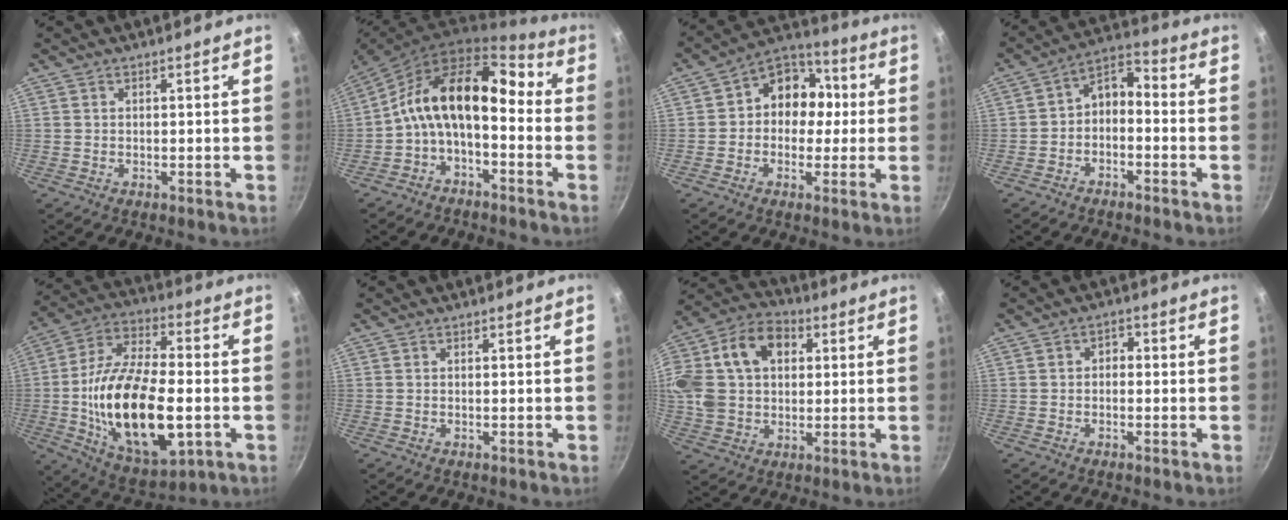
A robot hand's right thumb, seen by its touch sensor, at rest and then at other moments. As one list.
[{"total": 13.8, "force": [-2.7, 8.2, 10.9], "torque": [-0.178, 0.073, -0.069]}, {"total": 11.5, "force": [0.6, 9.6, 6.3], "torque": [-0.033, 0.031, -0.013]}, {"total": 6.7, "force": [-2.4, 4.2, 4.5], "torque": [-0.065, 0.061, -0.049]}, {"total": 25.1, "force": [-3.7, 12.2, 21.7], "torque": [-0.388, 0.018, -0.060]}, {"total": 0.0}, {"total": 24.0, "force": [5.9, 17.6, 15.2], "torque": [-0.330, 0.043, 0.095]}, {"total": 2.2, "force": [-0.4, 1.7, 1.2], "torque": [-0.013, 0.011, -0.012]}]